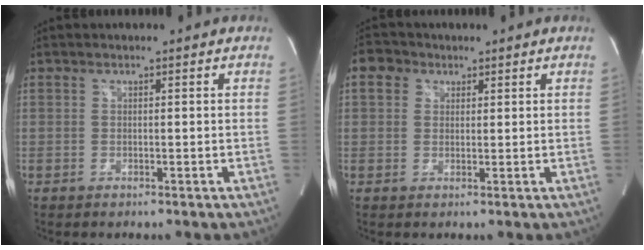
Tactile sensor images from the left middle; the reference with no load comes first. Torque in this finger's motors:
{"motor_torque": [0.42, -0.30, 0.33, 0.03]}